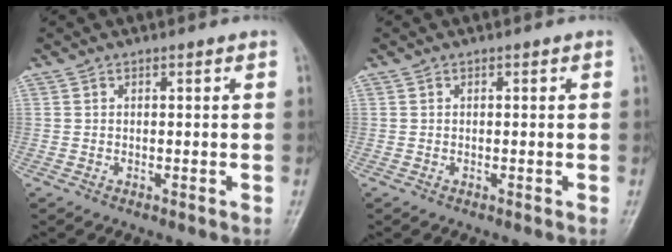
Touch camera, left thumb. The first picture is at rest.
{"total": 0.0}